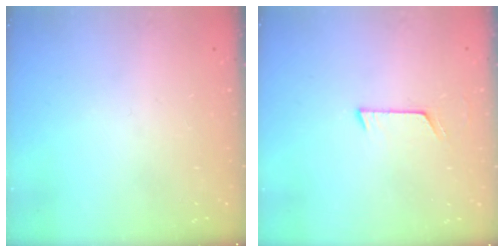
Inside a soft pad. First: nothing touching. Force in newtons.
{"total": 5.9, "press": 5.9, "slide": 0.5}